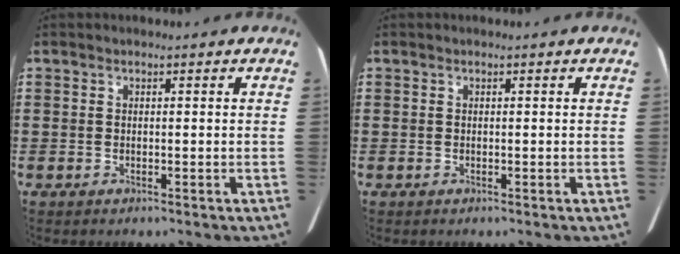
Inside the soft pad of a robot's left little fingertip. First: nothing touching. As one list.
[{"total": 0.0}]